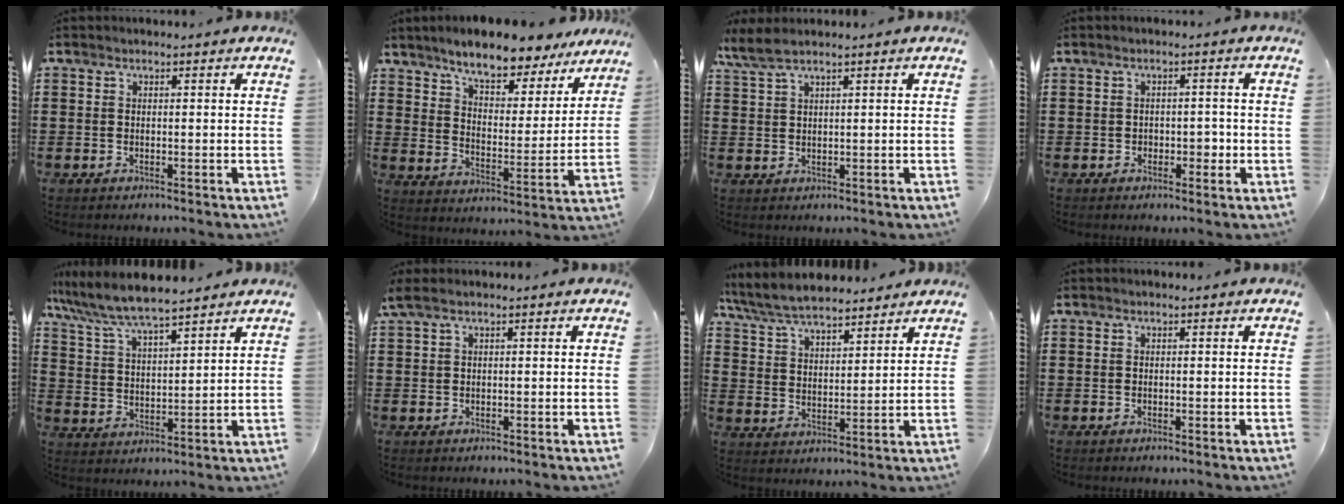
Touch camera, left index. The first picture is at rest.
{"total": 8.3, "force": [7.6, 1.4, 3.1], "torque": [-0.084, -0.042, 0.133]}
{"total": 2.8, "force": [1.9, 0.2, 2.0], "torque": [-0.044, 0.002, 0.034]}
{"total": 2.1, "force": [-0.5, 1.4, 1.4], "torque": [-0.030, 0.003, -0.014]}
{"total": 6.8, "force": [6.2, 0.6, 2.8], "torque": [-0.077, -0.024, 0.109]}
{"total": 1.2, "force": [0.5, 0.2, 1.1], "torque": [-0.023, 0.001, 0.009]}
{"total": 7.1, "force": [6.6, 1.5, 2.2], "torque": [-0.068, -0.021, 0.120]}
{"total": 0.0}